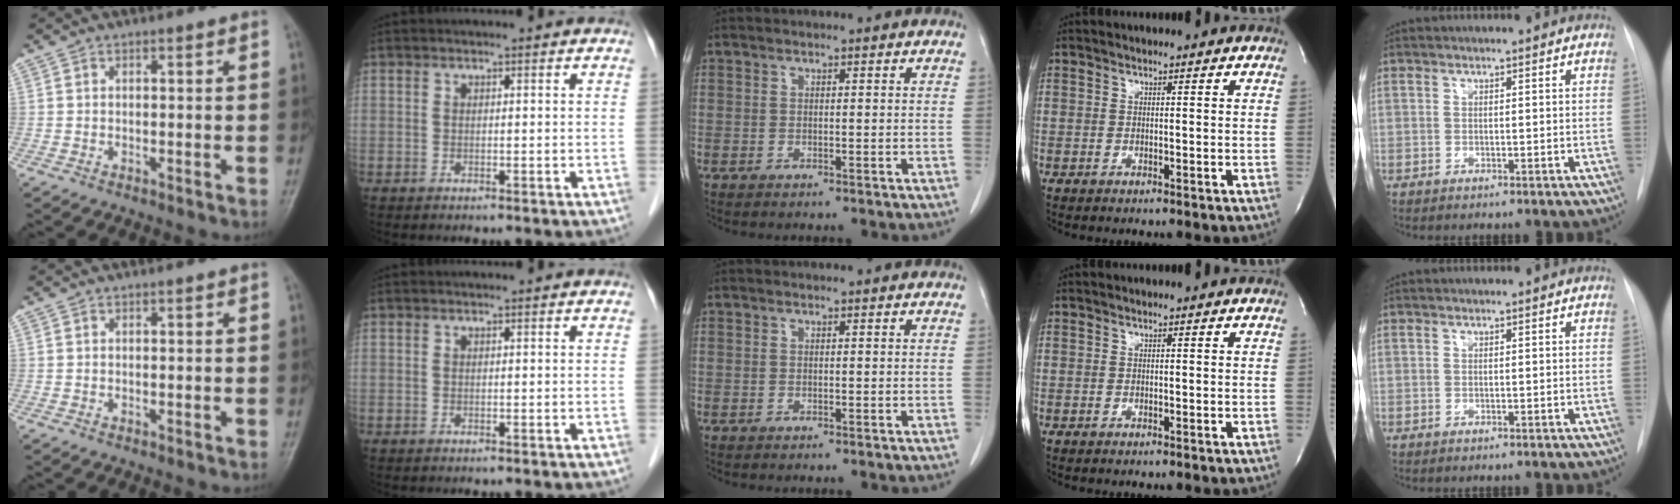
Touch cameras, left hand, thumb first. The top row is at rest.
{}